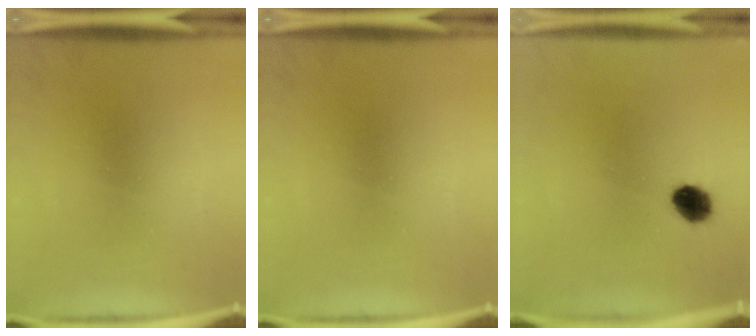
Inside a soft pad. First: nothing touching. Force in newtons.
{"total": 0.0}
{"total": 5.3}